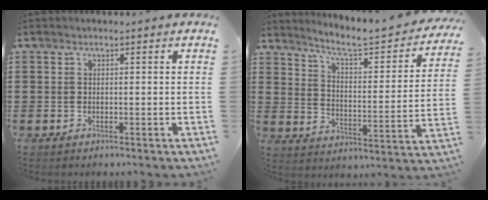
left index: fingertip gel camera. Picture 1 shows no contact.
{"total": 5.7, "force": [5.0, 0.4, 2.7], "torque": [-0.071, -0.041, 0.073]}